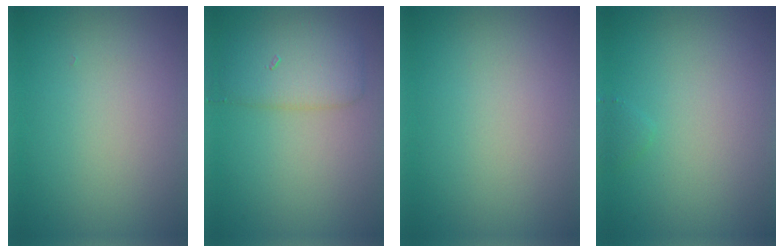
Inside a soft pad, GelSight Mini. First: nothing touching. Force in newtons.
{"total": 3.6, "press": 3.6, "slide": 0.2}
{"total": 0.0}
{"total": 0.5, "press": 0.5, "slide": 0.0}